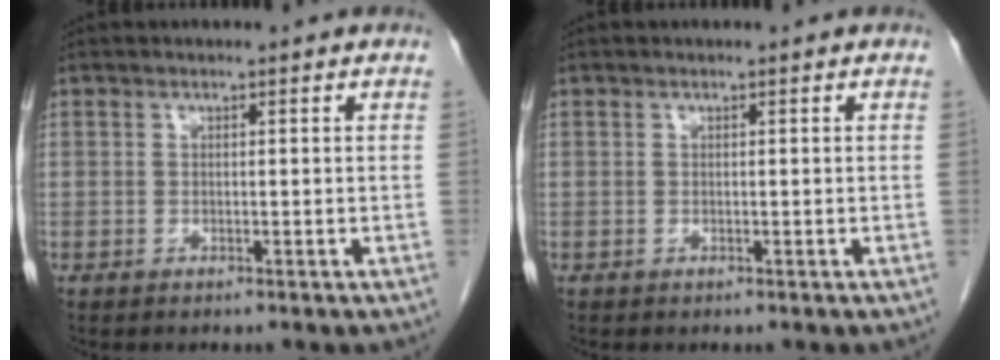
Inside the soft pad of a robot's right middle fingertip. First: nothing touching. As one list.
[{"total": 0.0}]